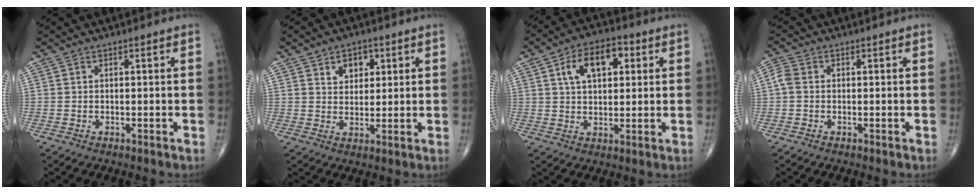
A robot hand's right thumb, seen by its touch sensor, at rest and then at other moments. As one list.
[{"total": 5.1, "force": [2.4, 3.5, 2.8], "torque": [-0.016, -0.011, 0.036]}, {"total": 10.4, "force": [3.4, 5.9, 7.8], "torque": [-0.111, 0.009, 0.050]}, {"total": 2.4, "force": [-0.1, 1.9, 1.6], "torque": [-0.037, 0.006, -0.012]}]